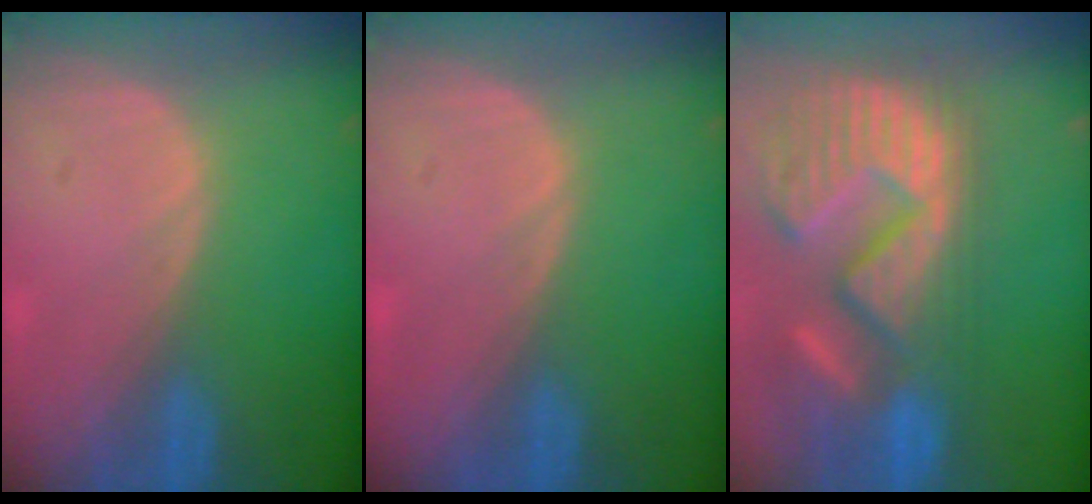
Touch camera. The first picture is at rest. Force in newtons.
{"total": 0.0}
{"total": 15.3, "press": 12.6, "slide": 8.7}